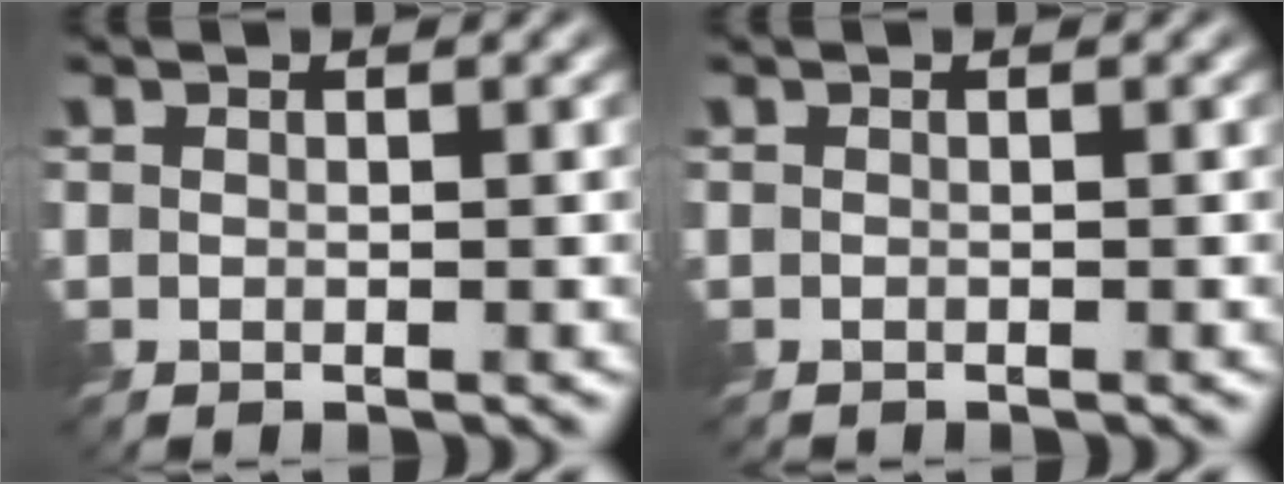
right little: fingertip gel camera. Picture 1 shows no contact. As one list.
[{"total": 0.6, "force": [-0.6, 0.0, 0.0], "torque": [0.003, -0.005, -0.010]}]